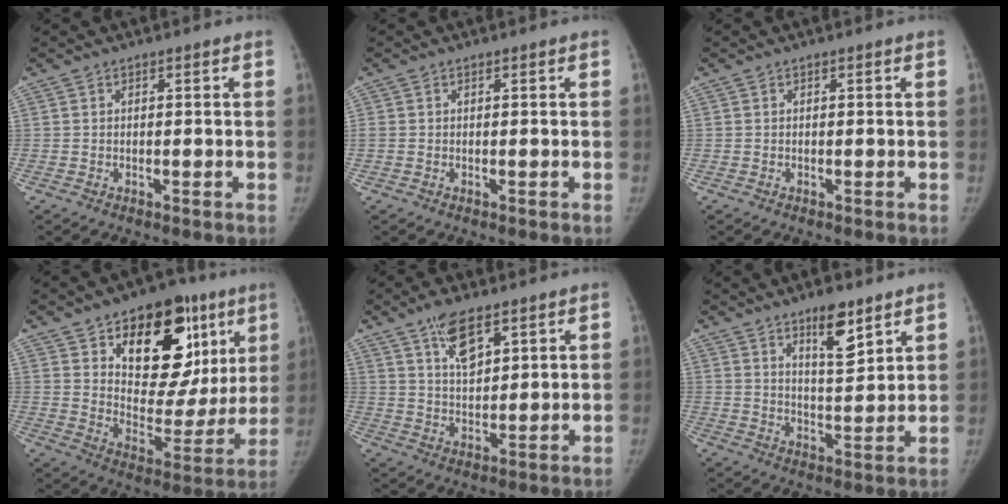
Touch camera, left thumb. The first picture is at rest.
{"total": 0.8, "force": [-0.2, 0.6, 0.4], "torque": [-0.012, 0.000, -0.005]}
{"total": 0.0}
{"total": 24.2, "force": [10.9, 13.9, 16.5], "torque": [-0.172, -0.025, 0.169]}
{"total": 7.5, "force": [4.5, 3.1, 5.0], "torque": [-0.070, -0.030, 0.084]}
{"total": 8.3, "force": [5.4, 2.8, 5.6], "torque": [-0.067, -0.040, 0.089]}